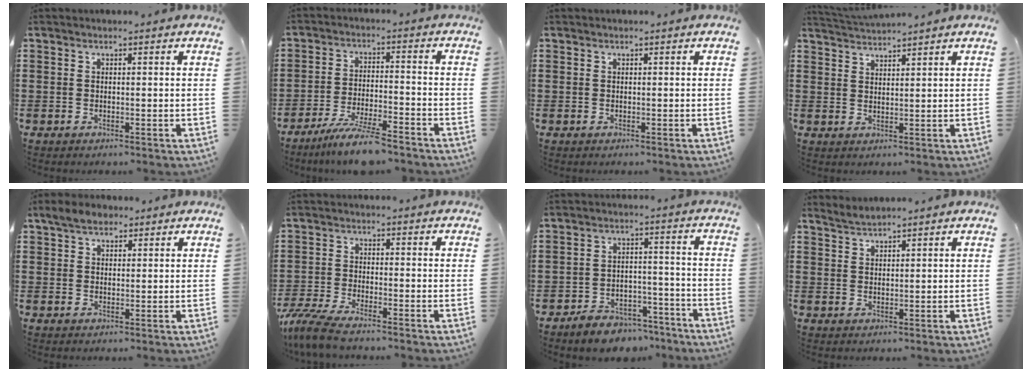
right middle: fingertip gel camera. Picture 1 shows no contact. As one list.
[{"total": 7.4, "force": [-6.4, 0.3, 3.8], "torque": [-0.074, -0.010, -0.119]}, {"total": 0.0}, {"total": 2.5, "force": [2.5, -0.4, -0.1], "torque": [-0.007, -0.006, 0.048]}, {"total": 3.1, "force": [2.5, 1.3, 1.2], "torque": [-0.022, 0.006, 0.045]}, {"total": 5.0, "force": [-4.4, 0.3, 2.4], "torque": [-0.073, -0.021, -0.095]}, {"total": 5.8, "force": [-5.5, 1.5, 1.0], "torque": [-0.012, 0.018, -0.109]}, {"total": 1.9, "force": [1.9, -0.5, 0.0], "torque": [-0.004, 0.002, 0.037]}]